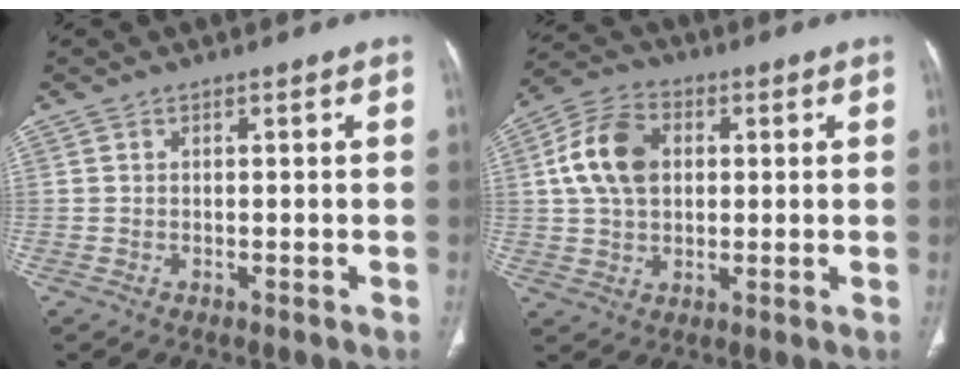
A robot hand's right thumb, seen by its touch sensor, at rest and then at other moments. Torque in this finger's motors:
{"motor_torque": [-0.46, 0.75, 1.07, -0.02, 0.11]}